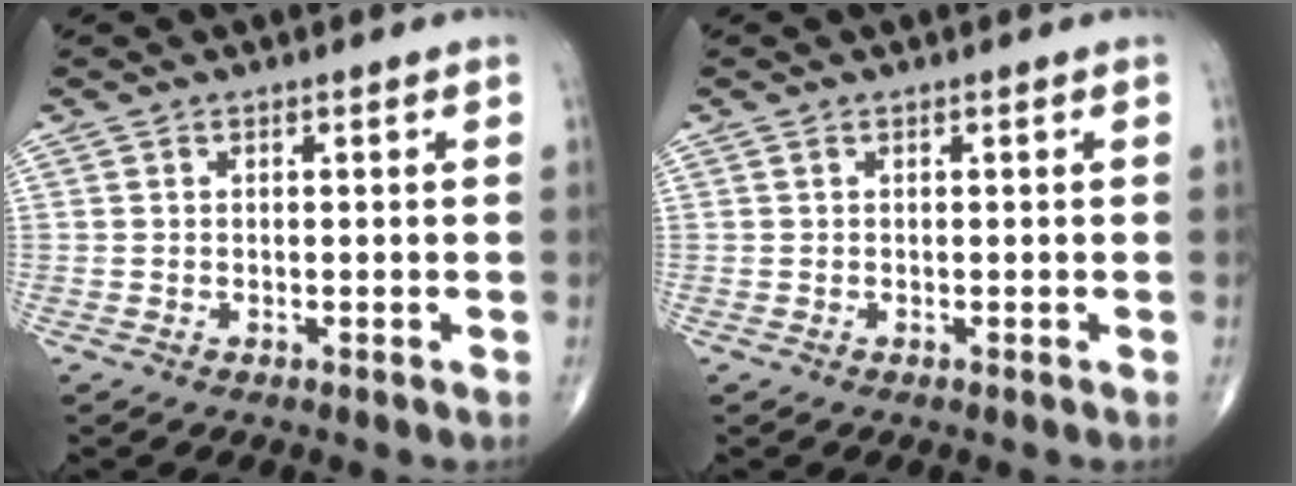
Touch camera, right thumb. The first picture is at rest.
{"total": 0.0}